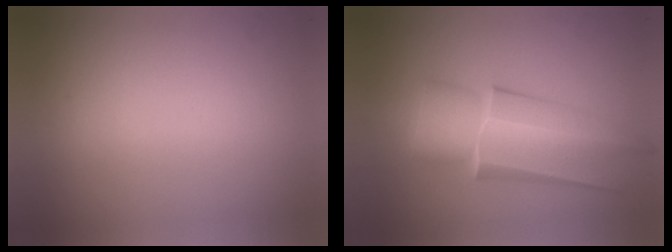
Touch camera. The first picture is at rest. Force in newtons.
{"total": 6.2}